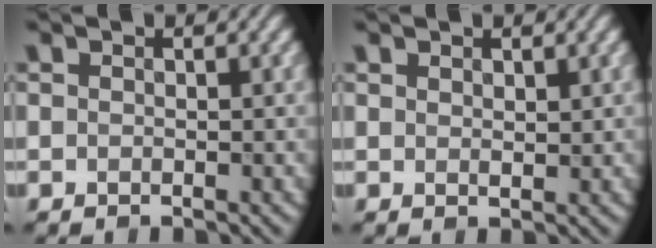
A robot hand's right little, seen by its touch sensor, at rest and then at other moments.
{"total": 1.0, "force": [0.7, 0.3, 0.5], "torque": [-0.010, -0.003, 0.017]}